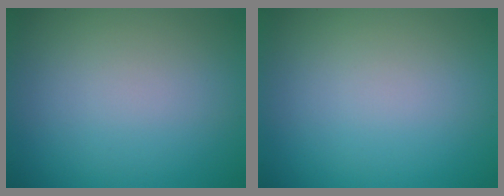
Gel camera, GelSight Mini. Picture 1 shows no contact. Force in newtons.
{"total": 0.0}